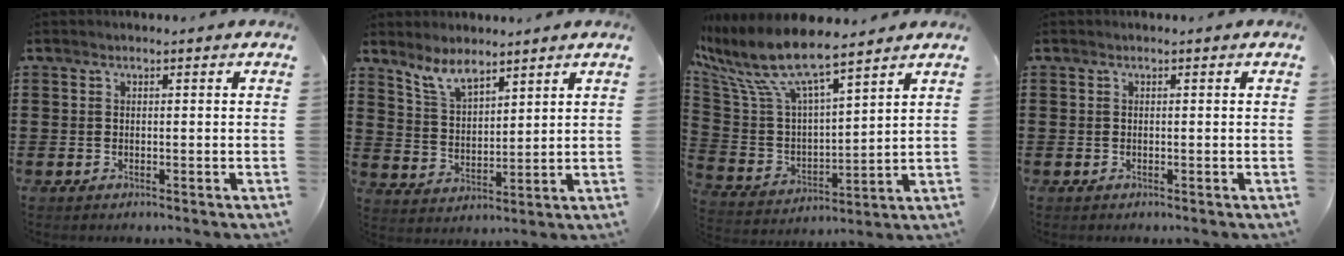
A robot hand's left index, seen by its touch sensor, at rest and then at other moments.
{"total": 5.9, "force": [5.2, 1.6, 2.4], "torque": [-0.063, -0.014, 0.096]}
{"total": 10.3, "force": [8.5, 1.8, 5.6], "torque": [-0.152, -0.053, 0.144]}
{"total": 0.0}